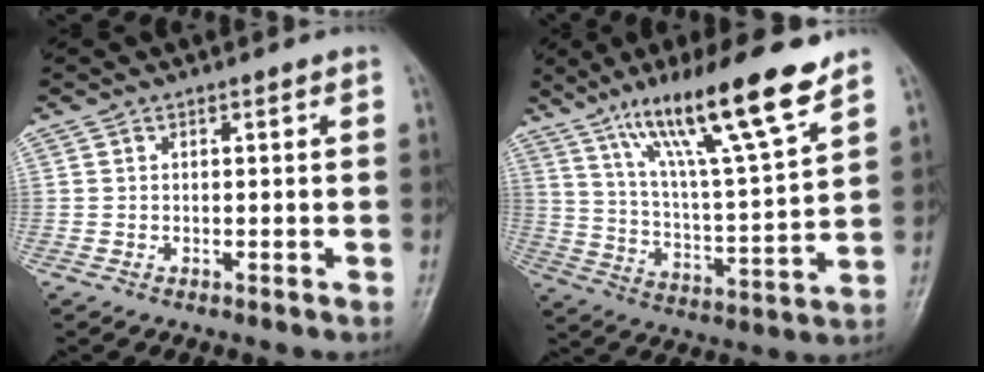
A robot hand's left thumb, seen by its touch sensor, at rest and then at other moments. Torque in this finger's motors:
{"motor_torque": [0.19, 0.23, 1.49, -1.27, 0.16]}